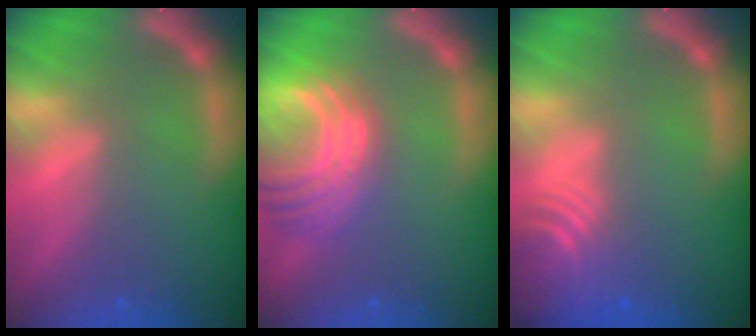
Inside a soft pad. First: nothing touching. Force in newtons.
{"total": 9.0}
{"total": 7.0}